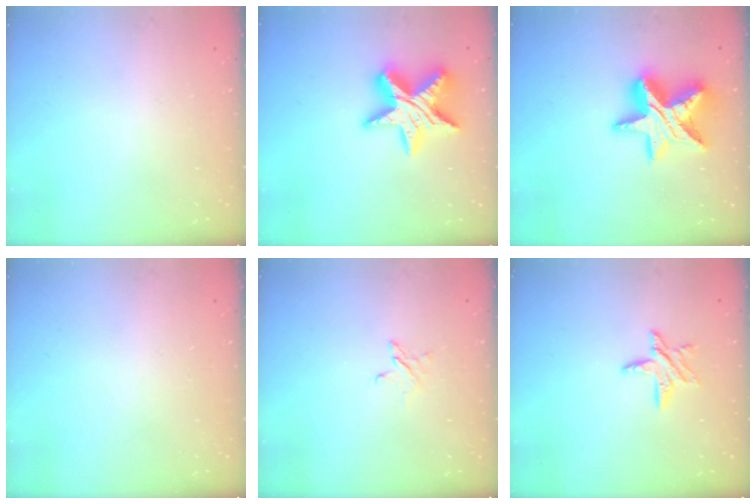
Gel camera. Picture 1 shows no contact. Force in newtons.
{"total": 17.2, "press": 17.2, "slide": 1.2}
{"total": 16.8, "press": 16.8, "slide": 1.4}
{"total": 0.0}
{"total": 2.7, "press": 2.7, "slide": 0.3}
{"total": 7.0, "press": 7.0, "slide": 0.4}